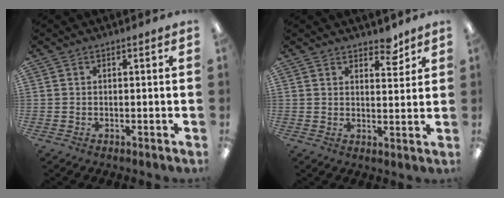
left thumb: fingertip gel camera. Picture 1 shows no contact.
{"total": 4.9, "force": [4.1, 1.9, 1.8], "torque": [-0.003, -0.028, 0.068]}